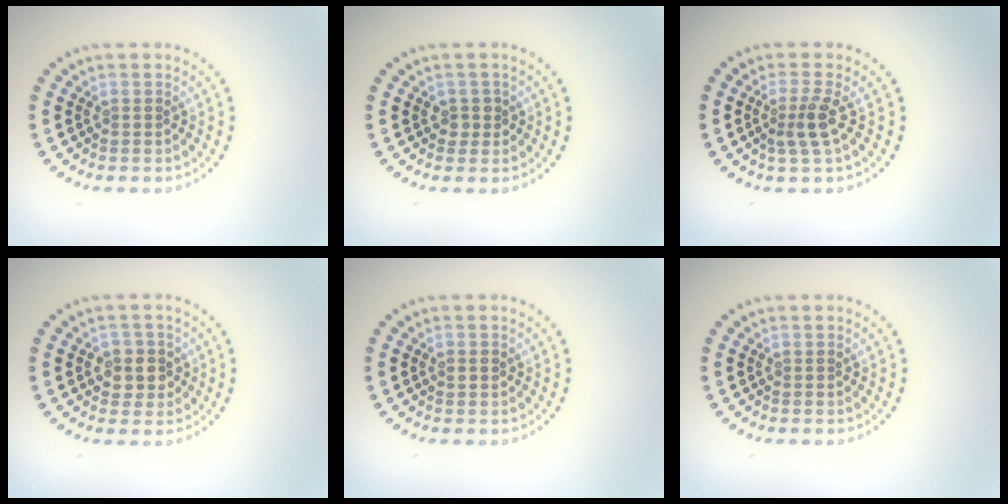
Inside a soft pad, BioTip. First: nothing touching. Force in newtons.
{"total": 1.1, "press": 1.0, "slide": 0.5}
{"total": 2.4, "press": 1.8, "slide": 1.5}
{"total": 2.5, "press": 2.3, "slide": 0.9}
{"total": 1.0, "press": 1.0, "slide": 0.0}
{"total": 0.0}